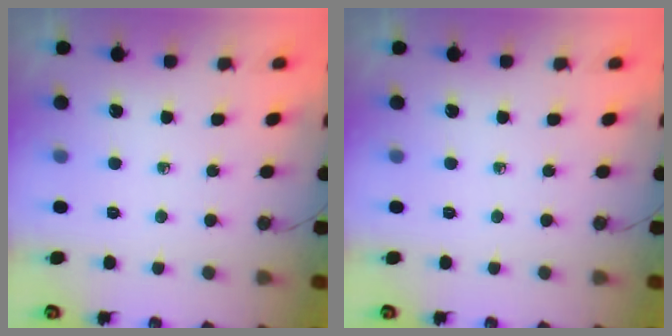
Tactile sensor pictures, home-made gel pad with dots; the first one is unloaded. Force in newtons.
{"total": 0.0}